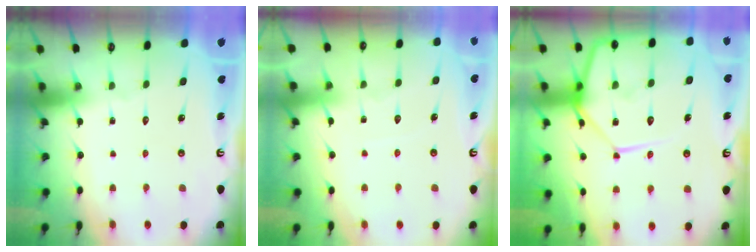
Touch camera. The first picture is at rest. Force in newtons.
{"total": 5.8, "press": 5.8, "slide": 0.6}
{"total": 17.5, "press": 17.4, "slide": 1.6}